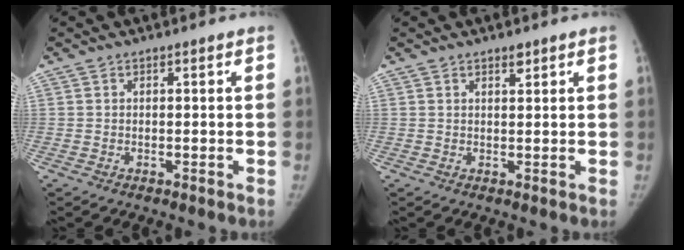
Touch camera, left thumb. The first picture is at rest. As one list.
[{"total": 1.5, "force": [1.1, 0.5, 0.8], "torque": [-0.007, -0.007, 0.017]}]